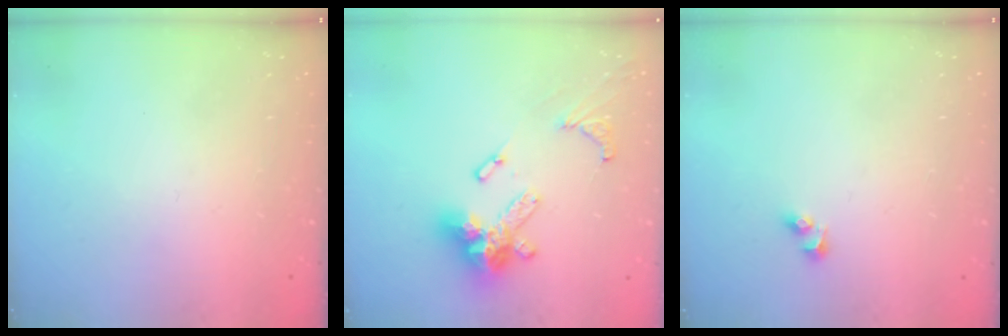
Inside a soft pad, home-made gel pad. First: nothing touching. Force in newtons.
{"total": 16.1, "press": 16.0, "slide": 1.8}
{"total": 2.7, "press": 2.5, "slide": 1.2}